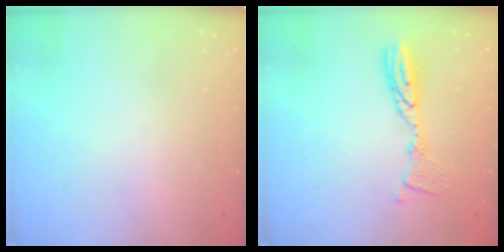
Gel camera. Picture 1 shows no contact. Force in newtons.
{"total": 10.8, "press": 10.8, "slide": 1.0}